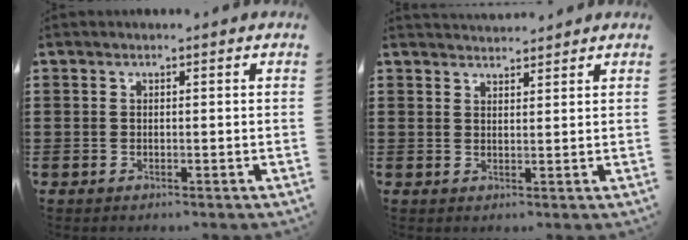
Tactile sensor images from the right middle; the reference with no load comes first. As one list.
[{"total": 2.1, "force": [2.0, 0.2, -0.1], "torque": [-0.003, 0.001, 0.039]}]